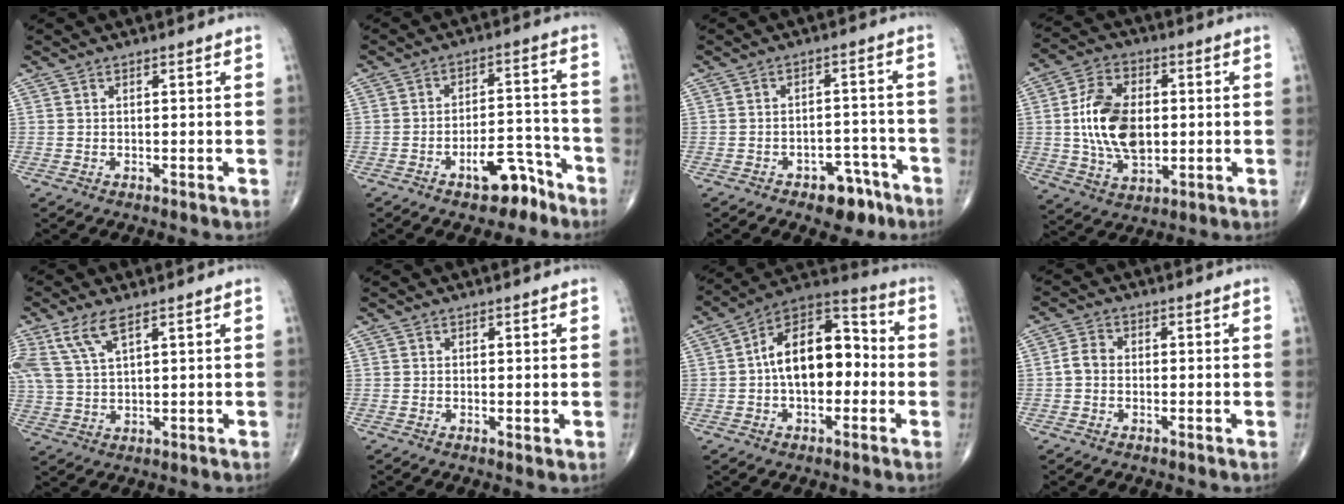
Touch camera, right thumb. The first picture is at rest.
{"total": 8.1, "force": [-5.5, 3.7, 4.7], "torque": [-0.047, 0.057, -0.081]}
{"total": 7.0, "force": [-4.5, 3.9, 3.7], "torque": [-0.020, 0.039, -0.061]}
{"total": 14.6, "force": [0.5, 9.1, 11.5], "torque": [-0.197, 0.005, 0.012]}
{"total": 7.6, "force": [4.3, 2.6, 5.8], "torque": [-0.143, -0.003, 0.095]}
{"total": 0.9, "force": [0.0, 0.2, 0.8], "torque": [-0.013, -0.005, -0.001]}
{"total": 16.2, "force": [-0.6, 9.5, 13.0], "torque": [-0.179, 0.047, -0.023]}
{"total": 3.0, "force": [-0.5, 2.4, 1.8], "torque": [-0.029, 0.010, -0.017]}